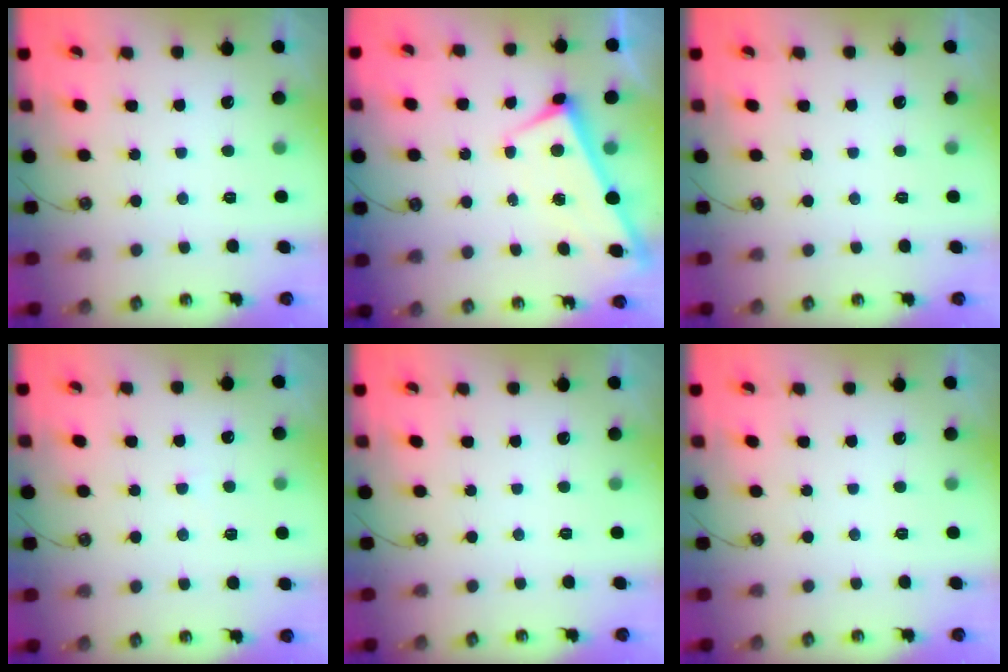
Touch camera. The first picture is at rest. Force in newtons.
{"total": 1.0, "press": 1.0, "slide": 0.0}
{"total": 0.0}
{"total": 4.3, "press": 4.3, "slide": 0.5}
{"total": 0.0}
{"total": 0.0}